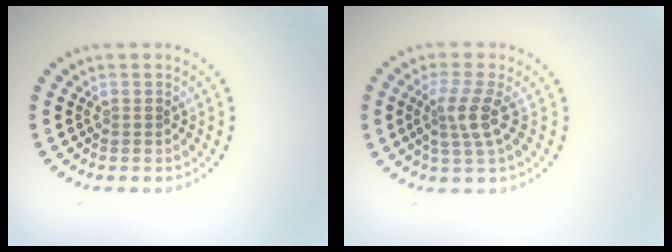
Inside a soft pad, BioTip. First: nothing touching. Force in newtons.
{"total": 2.8, "press": 2.1, "slide": 1.8}